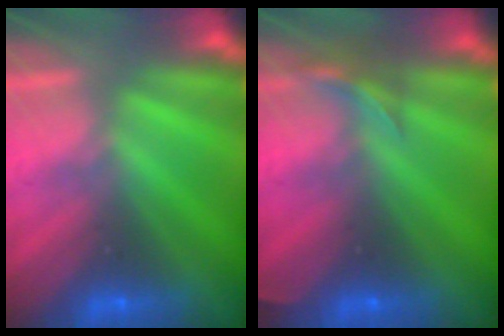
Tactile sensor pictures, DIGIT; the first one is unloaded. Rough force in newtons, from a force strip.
{"total": 2.9}